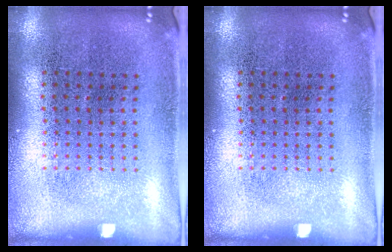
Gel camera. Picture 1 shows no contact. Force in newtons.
{"total": 0.0}